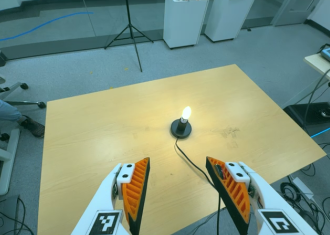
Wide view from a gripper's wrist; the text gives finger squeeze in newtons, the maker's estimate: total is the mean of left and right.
{"total": 0.0}